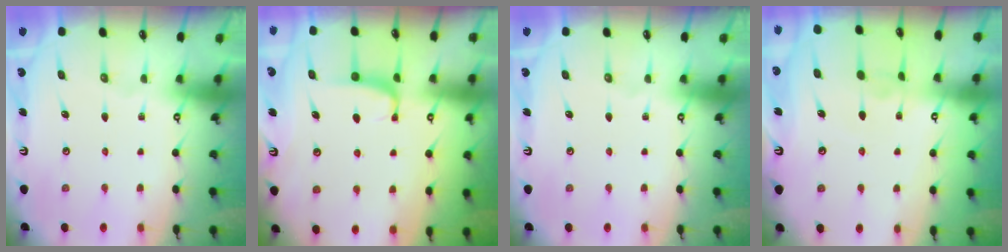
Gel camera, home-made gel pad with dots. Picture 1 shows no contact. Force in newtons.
{"total": 1.6, "press": 1.5, "slide": 0.5}
{"total": 0.0}
{"total": 2.9, "press": 2.9, "slide": 0.4}